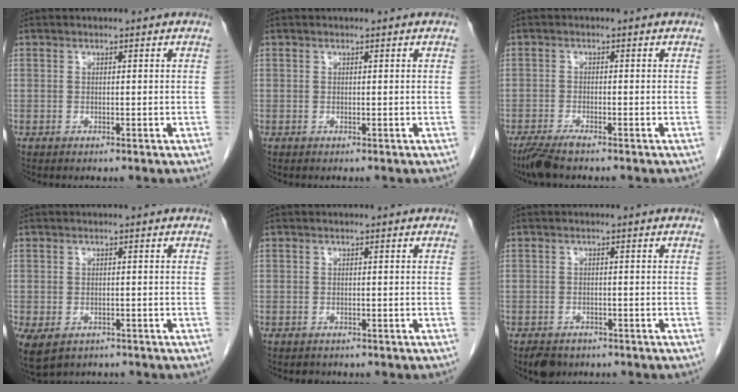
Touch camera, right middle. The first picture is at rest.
{"total": 0.0}
{"total": 3.8, "force": [-3.1, 0.4, 2.2], "torque": [-0.046, -0.010, -0.058]}
{"total": 6.9, "force": [-4.0, 4.6, 3.2], "torque": [-0.076, -0.006, -0.058]}
{"total": 1.0, "force": [-0.8, 0.5, 0.0], "torque": [-0.009, 0.000, -0.012]}
{"total": 3.5, "force": [-2.6, 2.0, 1.1], "torque": [-0.020, -0.001, -0.037]}